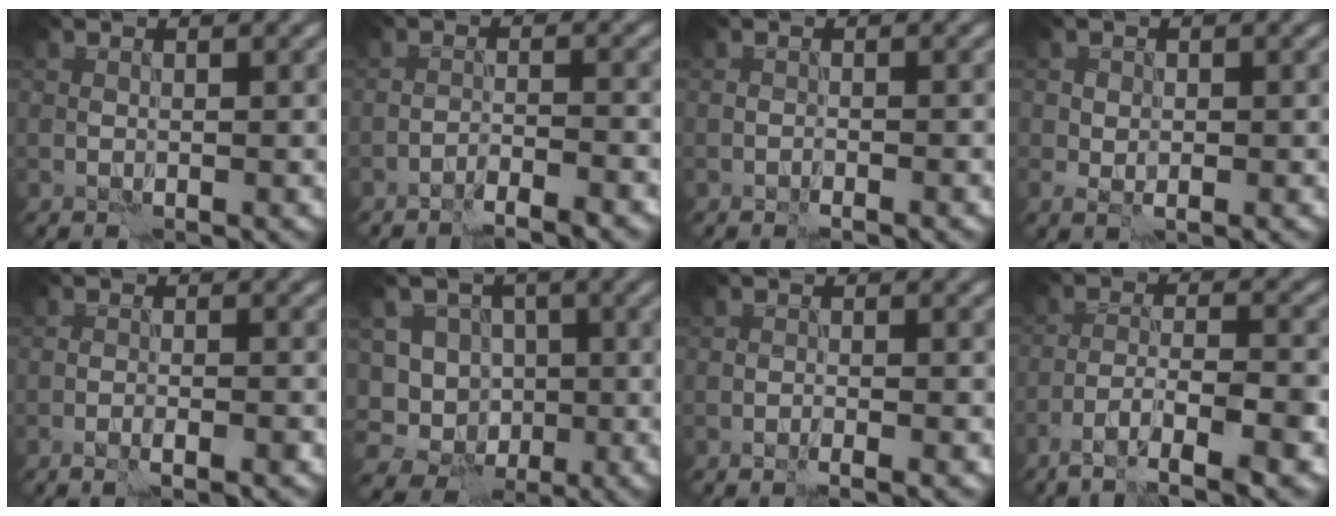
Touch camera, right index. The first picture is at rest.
{"total": 2.9, "force": [-2.7, -0.4, 1.1], "torque": [-0.017, 0.009, -0.049]}
{"total": 0.8, "force": [-0.8, -0.2, 0.1], "torque": [-0.003, 0.004, -0.017]}
{"total": 1.4, "force": [-0.1, 1.0, 0.9], "torque": [-0.012, 0.000, -0.004]}
{"total": 2.2, "force": [-1.7, -0.1, 1.4], "torque": [-0.028, 0.013, -0.030]}
{"total": 9.4, "force": [-3.6, 8.2, 2.7], "torque": [-0.047, 0.008, -0.077]}
{"total": 1.3, "force": [-1.1, -0.4, 0.7], "torque": [-0.009, 0.002, -0.021]}
{"total": 6.3, "force": [-4.3, 0.8, 4.5], "torque": [-0.073, 0.007, -0.077]}